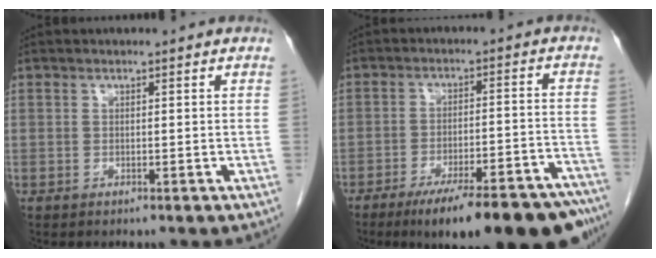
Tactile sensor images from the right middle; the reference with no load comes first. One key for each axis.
{"total": 21.1, "fx": -16.7, "fy": 3.7, "fz": 12.3, "tx": -0.106, "ty": 0.011, "tz": -0.230}